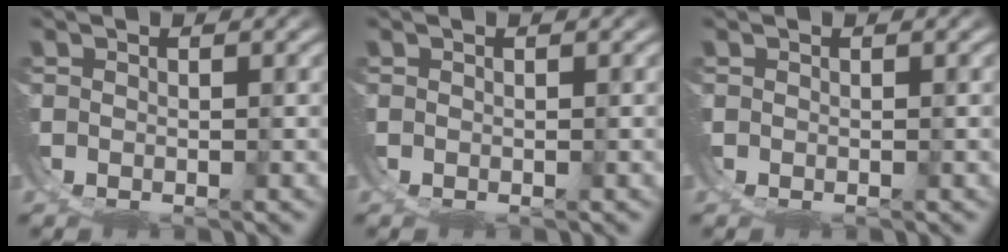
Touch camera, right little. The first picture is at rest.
{"total": 0.0}
{"total": 0.0}